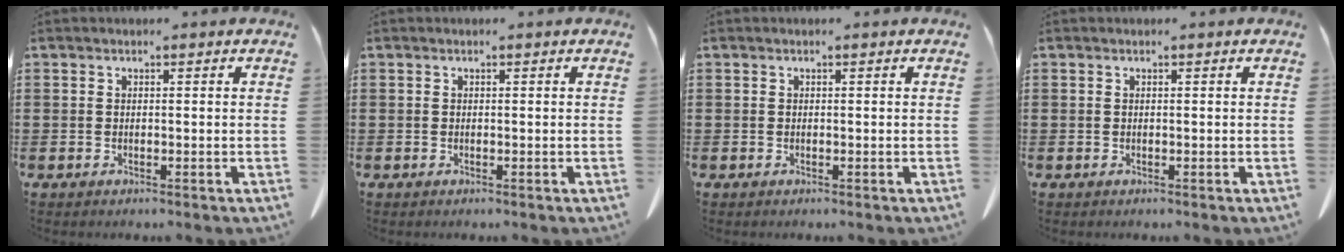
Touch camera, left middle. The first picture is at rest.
{"total": 0.0}
{"total": 0.0}
{"total": 0.0}